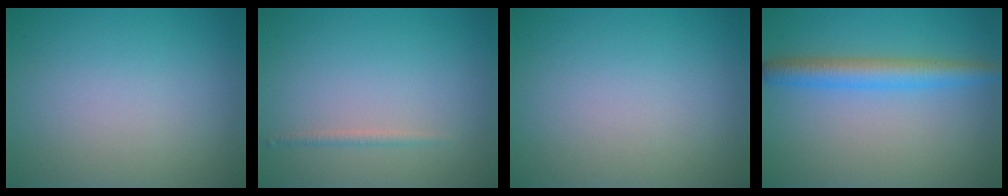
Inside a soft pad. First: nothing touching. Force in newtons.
{"total": 0.8, "press": 0.8, "slide": 0.0}
{"total": 0.0}
{"total": 3.7, "press": 3.7, "slide": 0.2}